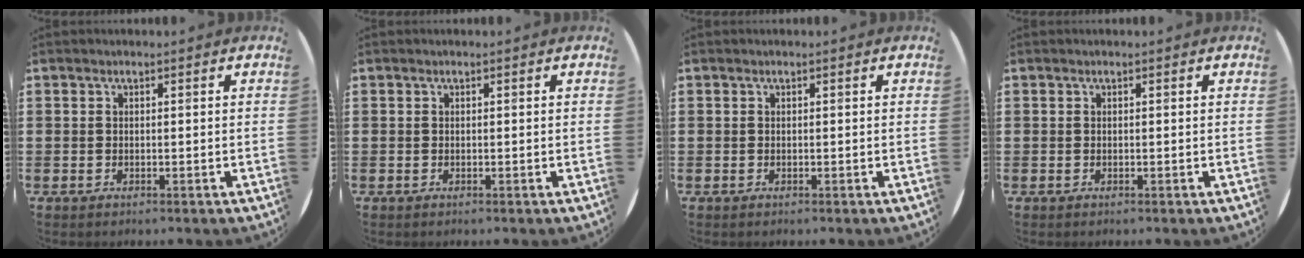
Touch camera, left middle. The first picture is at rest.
{"total": 0.0}
{"total": 0.0}
{"total": 0.0}